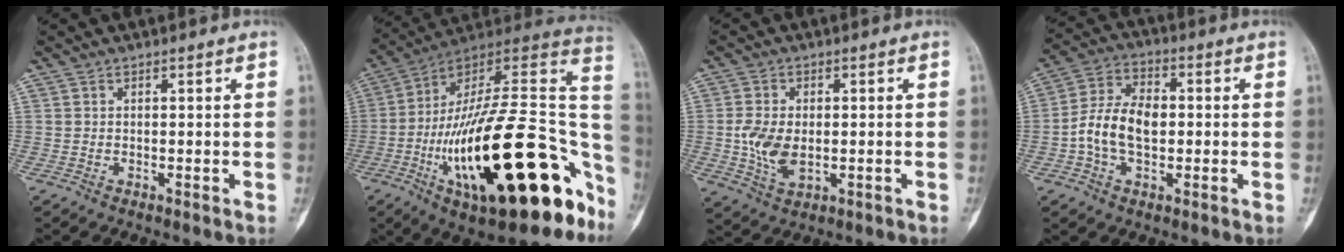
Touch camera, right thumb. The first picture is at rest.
{"total": 37.0, "force": [-12.3, 14.2, 31.9], "torque": [-0.425, 0.060, -0.193]}
{"total": 7.6, "force": [-0.7, 4.5, 6.1], "torque": [-0.118, -0.002, -0.009]}
{"total": 10.3, "force": [-1.0, 6.5, 7.9], "torque": [-0.143, 0.031, -0.025]}